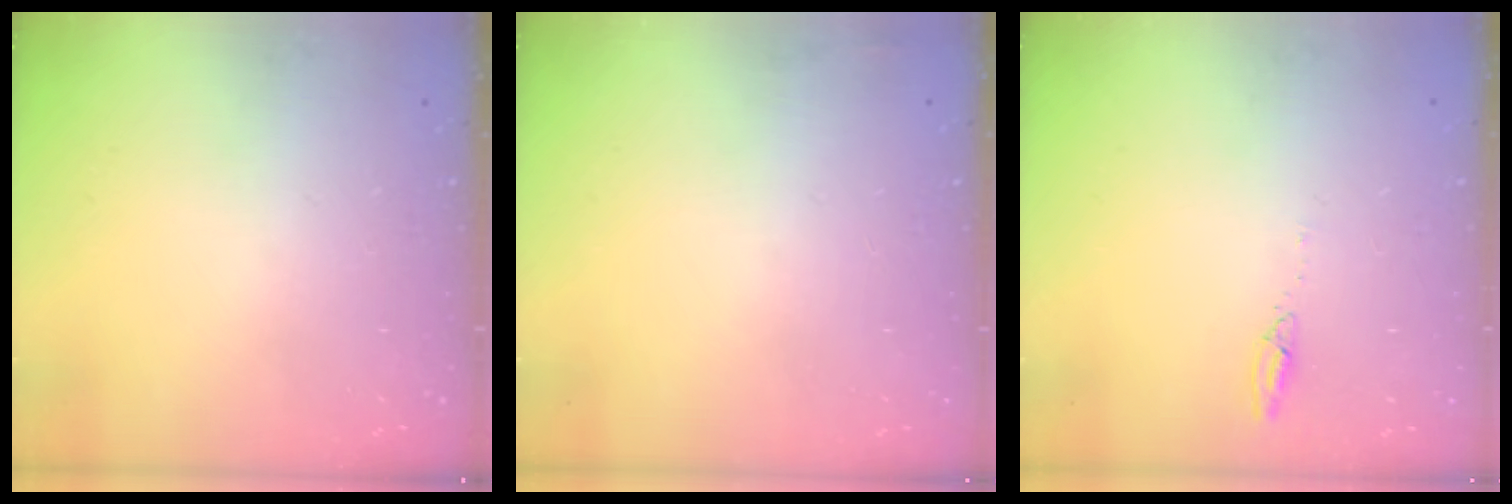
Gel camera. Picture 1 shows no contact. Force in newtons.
{"total": 2.9, "press": 2.4, "slide": 1.6}
{"total": 2.7, "press": 2.7, "slide": 0.2}